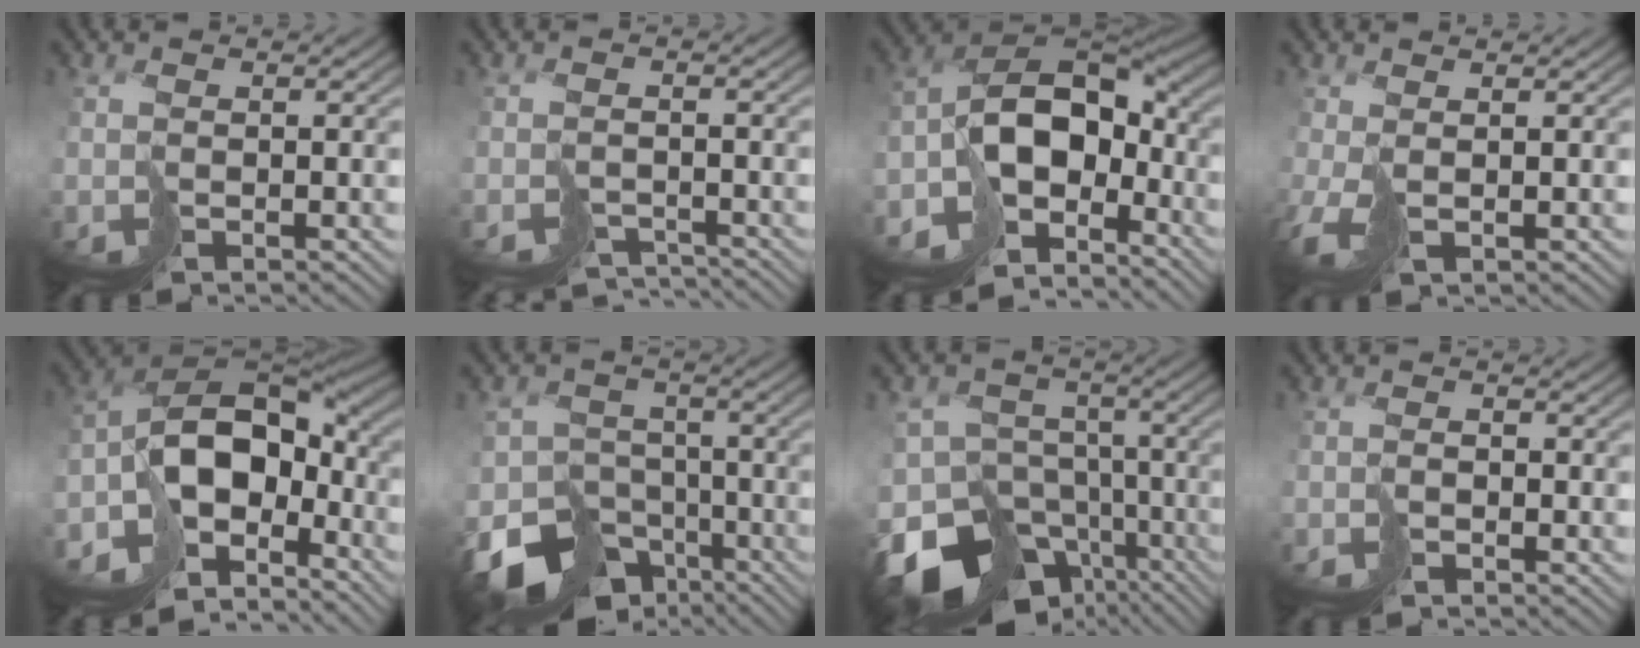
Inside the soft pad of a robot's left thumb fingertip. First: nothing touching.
{"total": 3.7, "force": [-3.5, 1.1, 0.6], "torque": [0.001, -0.009, -0.049]}
{"total": 12.4, "force": [-5.4, 8.0, 7.9], "torque": [-0.126, -0.017, -0.095]}
{"total": 1.8, "force": [0.2, 0.4, 1.8], "torque": [-0.046, 0.009, 0.004]}
{"total": 13.6, "force": [-5.3, 8.9, 8.8], "torque": [-0.155, -0.019, -0.087]}
{"total": 11.8, "force": [-8.3, 6.9, 4.7], "torque": [-0.093, -0.023, -0.130]}
{"total": 14.9, "force": [-10.1, 8.6, 6.8], "torque": [-0.132, -0.026, -0.139]}
{"total": 1.0, "force": [-0.9, 0.3, -0.3], "torque": [0.014, 0.006, -0.020]}